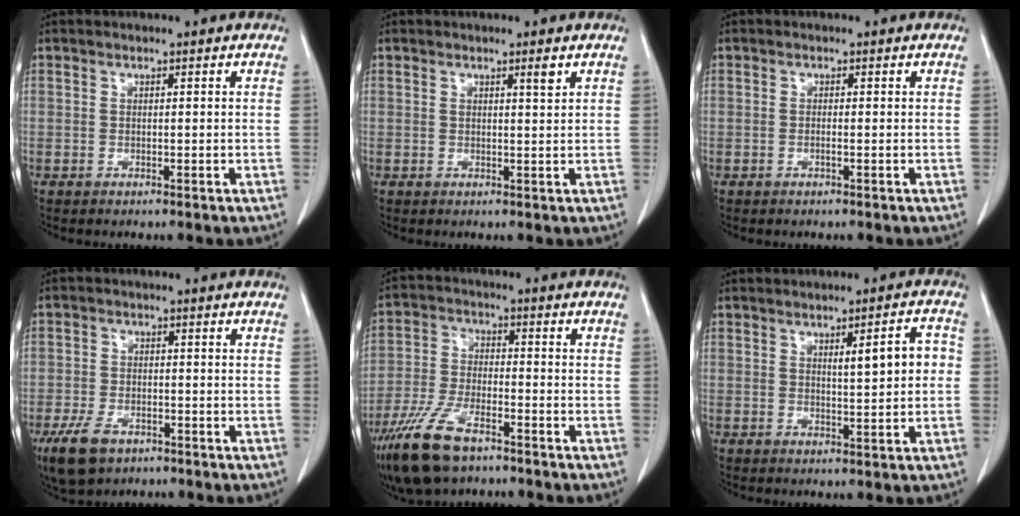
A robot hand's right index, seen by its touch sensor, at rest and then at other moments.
{"total": 1.7, "force": [1.0, -0.1, 1.4], "torque": [-0.022, -0.004, 0.016]}
{"total": 0.7, "force": [-0.2, 0.0, 0.7], "torque": [-0.014, 0.000, -0.004]}
{"total": 6.5, "force": [-3.9, 3.7, 3.6], "torque": [-0.078, -0.006, -0.060]}
{"total": 10.8, "force": [-7.3, 3.9, 6.9], "torque": [-0.149, -0.014, -0.134]}
{"total": 5.4, "force": [0.6, 1.0, 5.3], "torque": [-0.076, 0.012, 0.011]}